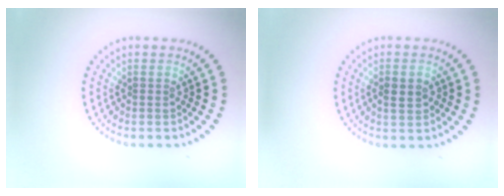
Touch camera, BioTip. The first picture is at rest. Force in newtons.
{"total": 2.2, "press": 2.2, "slide": 0.1}